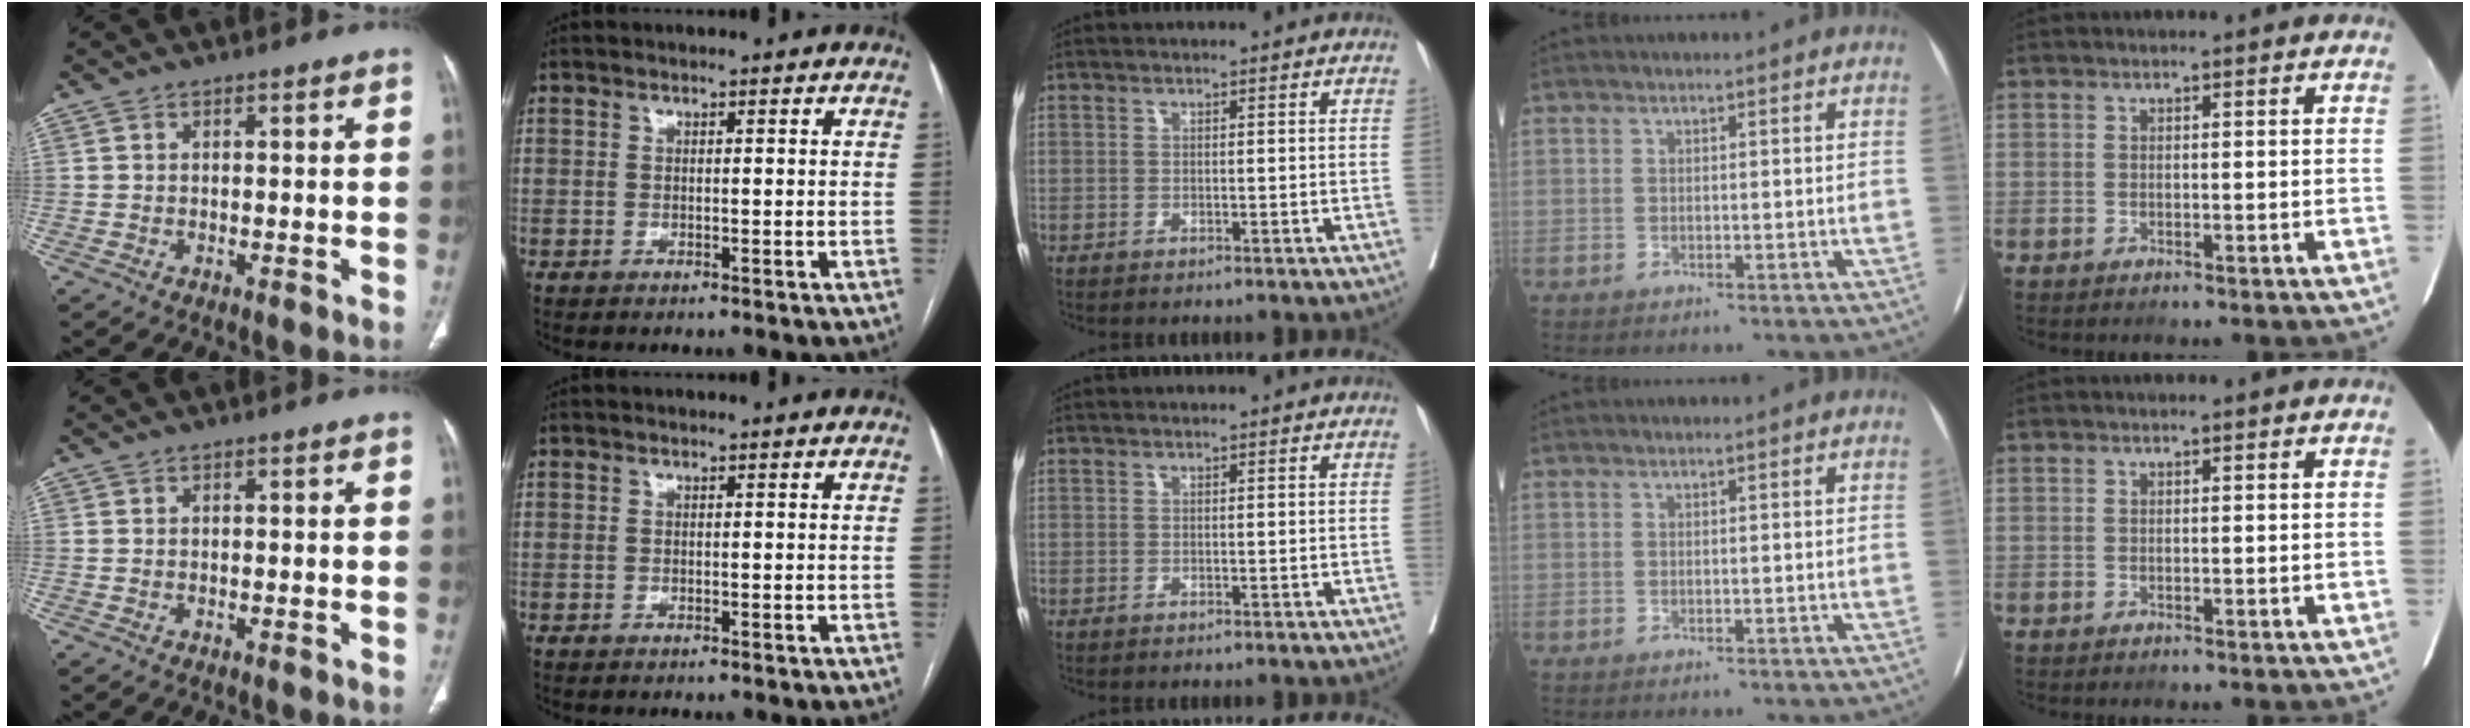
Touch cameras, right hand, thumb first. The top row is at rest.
{}